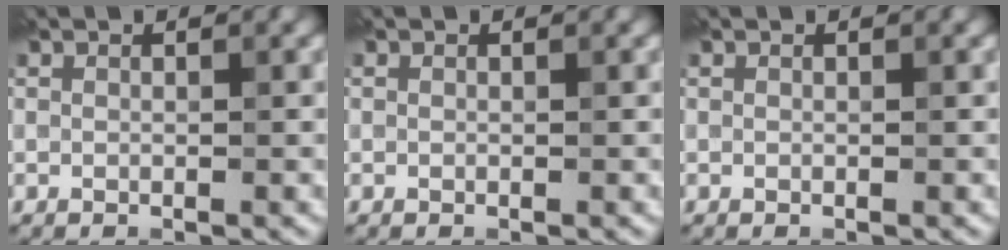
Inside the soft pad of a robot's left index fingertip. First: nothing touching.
{"total": 0.0}
{"total": 0.0}